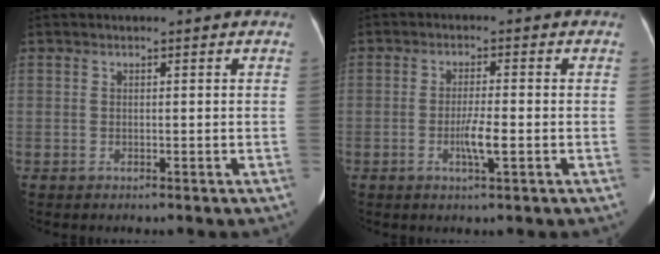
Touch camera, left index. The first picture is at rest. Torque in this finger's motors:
{"motor_torque": [0.07, 0.06, 0.08, 0.06]}